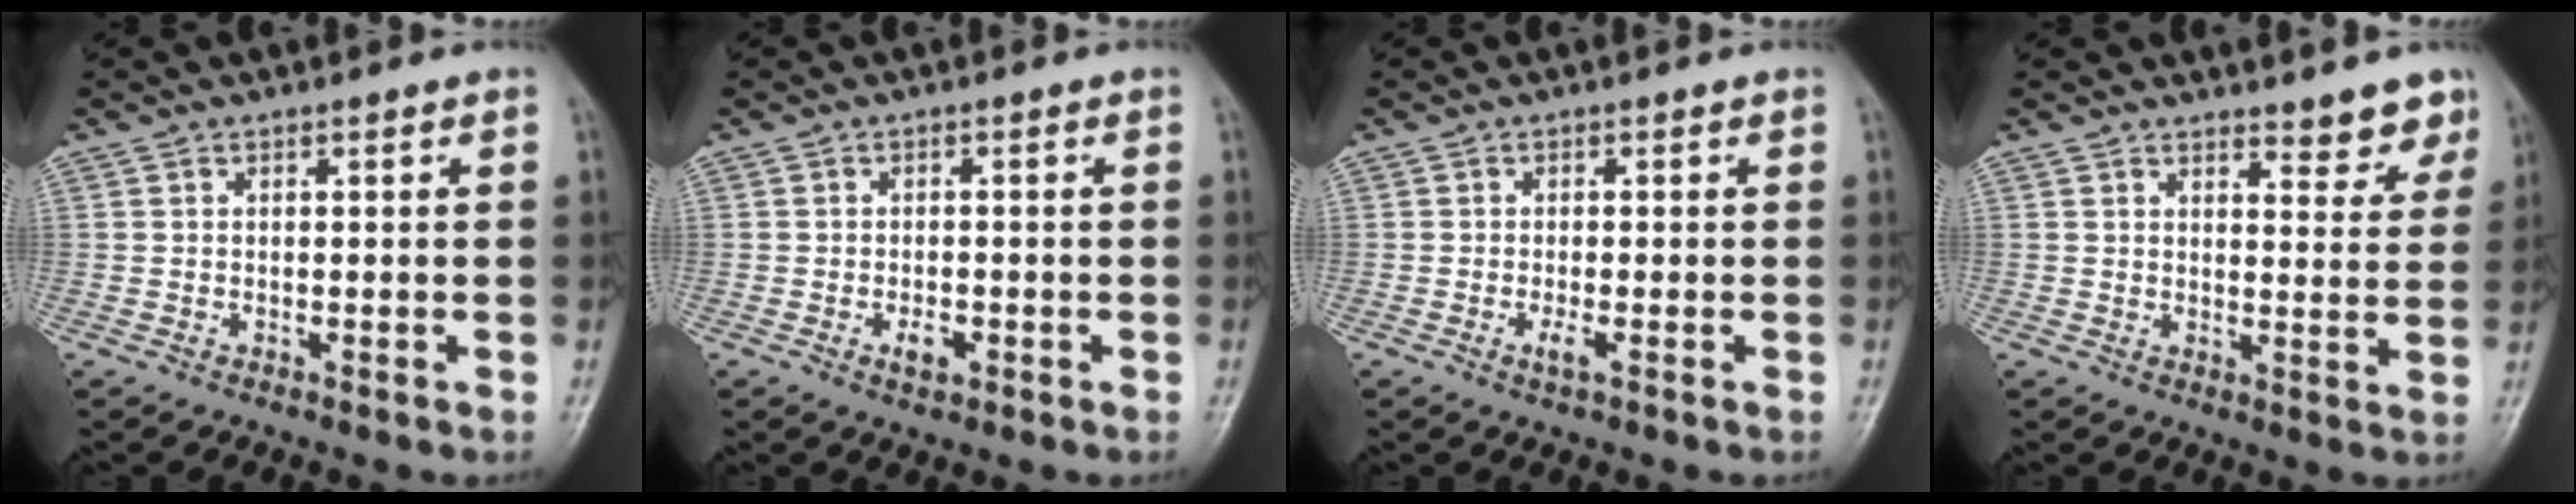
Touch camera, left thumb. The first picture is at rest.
{"total": 2.6, "force": [-1.1, 1.5, 1.9], "torque": [-0.029, 0.003, -0.016]}
{"total": 1.9, "force": [-0.8, 0.4, 1.6], "torque": [-0.035, -0.005, -0.017]}
{"total": 5.8, "force": [5.0, 2.1, 2.1], "torque": [0.002, -0.035, 0.056]}